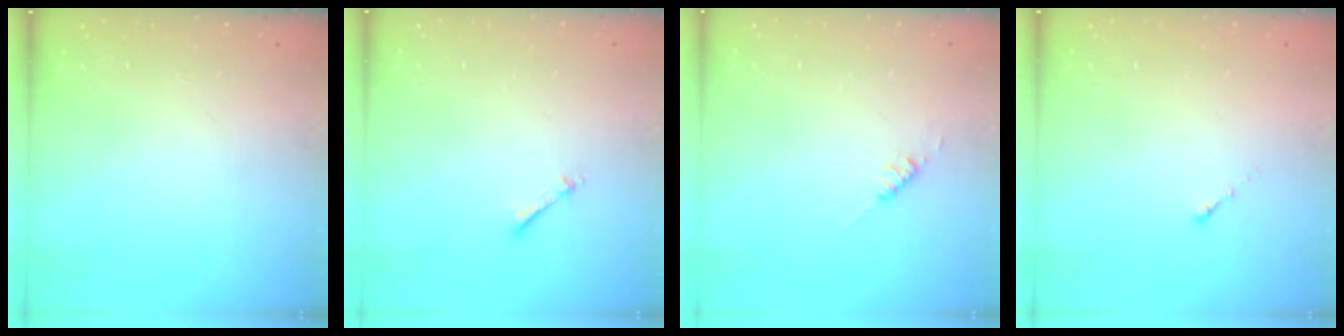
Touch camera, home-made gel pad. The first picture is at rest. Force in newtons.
{"total": 2.7, "press": 2.7, "slide": 0.4}
{"total": 2.6, "press": 2.6, "slide": 0.3}
{"total": 0.0}